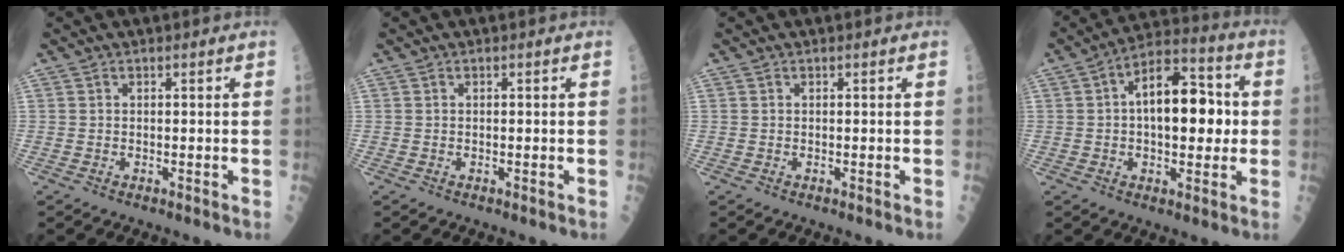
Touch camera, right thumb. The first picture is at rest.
{"total": 0.0}
{"total": 0.0}
{"total": 15.9, "force": [1.2, 8.3, 13.5], "torque": [-0.177, 0.026, 0.012]}